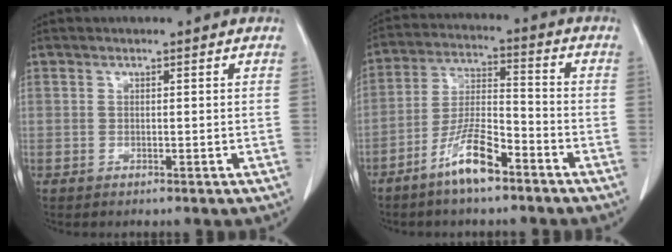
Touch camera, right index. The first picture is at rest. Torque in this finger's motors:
{"motor_torque": [0.67, -0.41, 0.29, 0.04]}